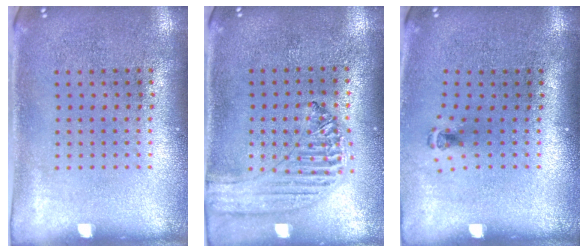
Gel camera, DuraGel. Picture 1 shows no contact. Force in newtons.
{"total": 1.3, "press": 1.3, "slide": 0.1}
{"total": 0.6, "press": 0.4, "slide": 0.5}